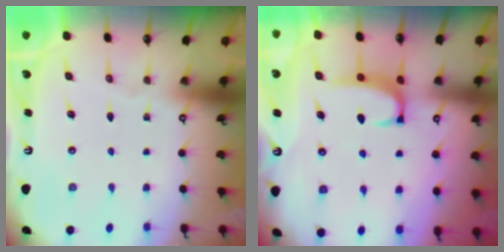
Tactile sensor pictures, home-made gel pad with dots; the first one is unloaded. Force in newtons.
{"total": 2.1, "press": 2.1, "slide": 0.6}